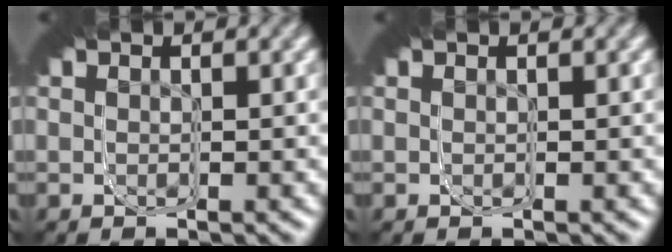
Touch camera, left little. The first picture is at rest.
{"total": 0.0}